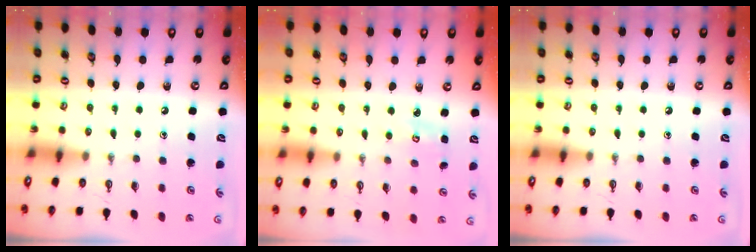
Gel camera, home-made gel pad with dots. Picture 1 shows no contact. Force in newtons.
{"total": 2.3, "press": 2.3, "slide": 0.2}
{"total": 0.0}